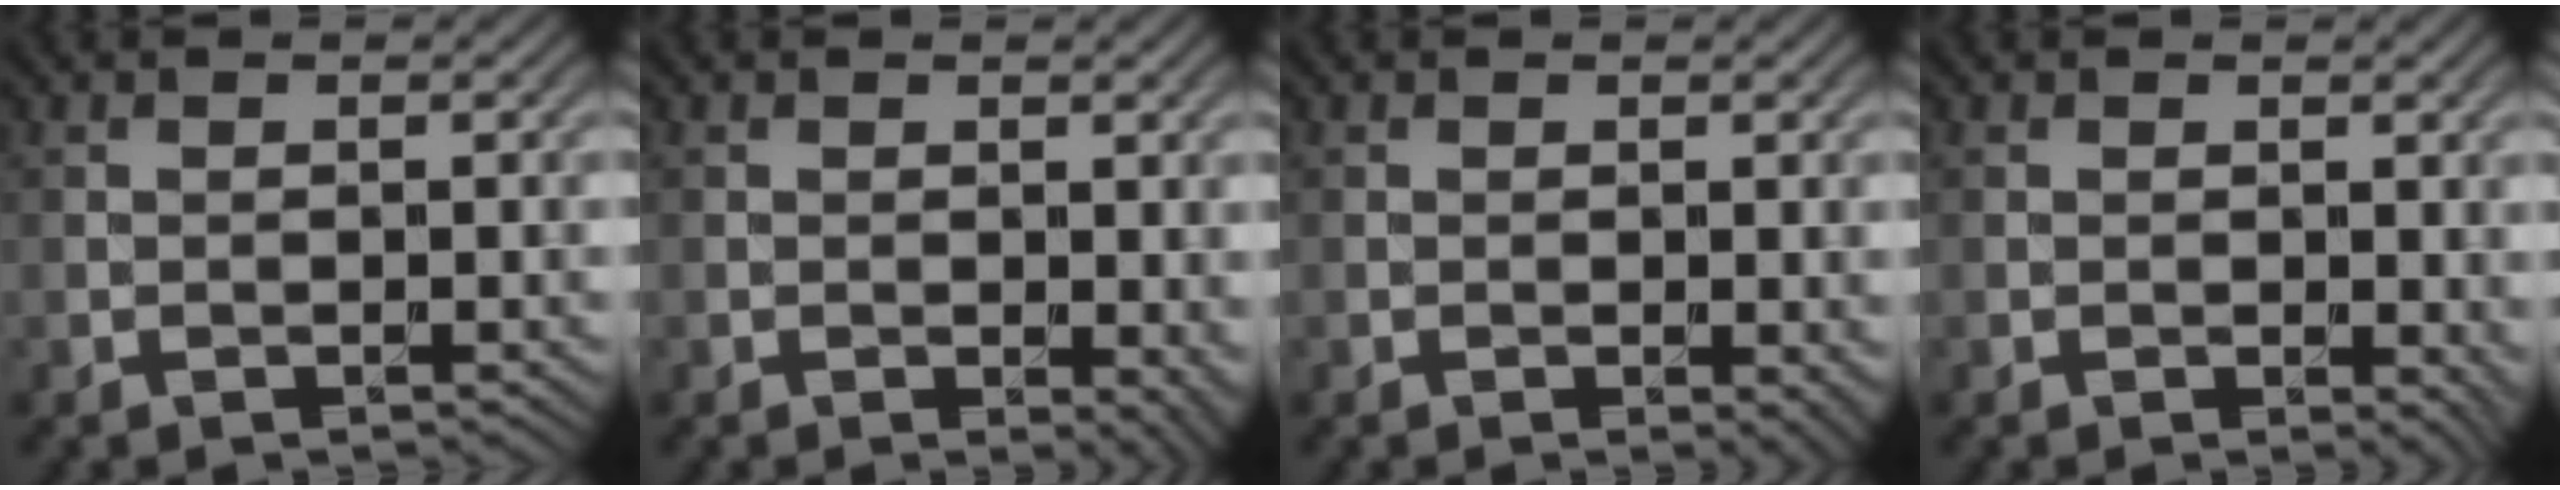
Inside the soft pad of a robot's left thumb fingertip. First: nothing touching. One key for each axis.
{"total": 2.6, "fx": -0.2, "fy": 1.3, "fz": 2.2, "tx": -0.023, "ty": -0.006, "tz": -0.001}
{"total": 1.6, "fx": -0.2, "fy": 0.7, "fz": 1.4, "tx": -0.016, "ty": -0.008, "tz": -0.002}
{"total": 2.2, "fx": 0.1, "fy": 1.3, "fz": 1.8, "tx": -0.018, "ty": -0.007, "tz": 0.005}